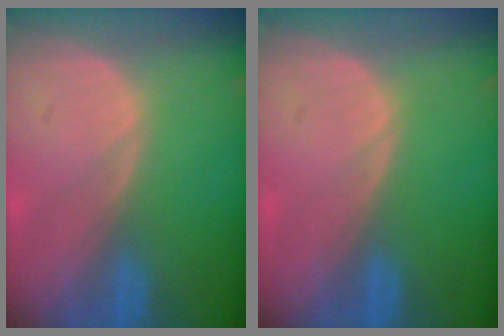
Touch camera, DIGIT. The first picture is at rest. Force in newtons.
{"total": 0.0}